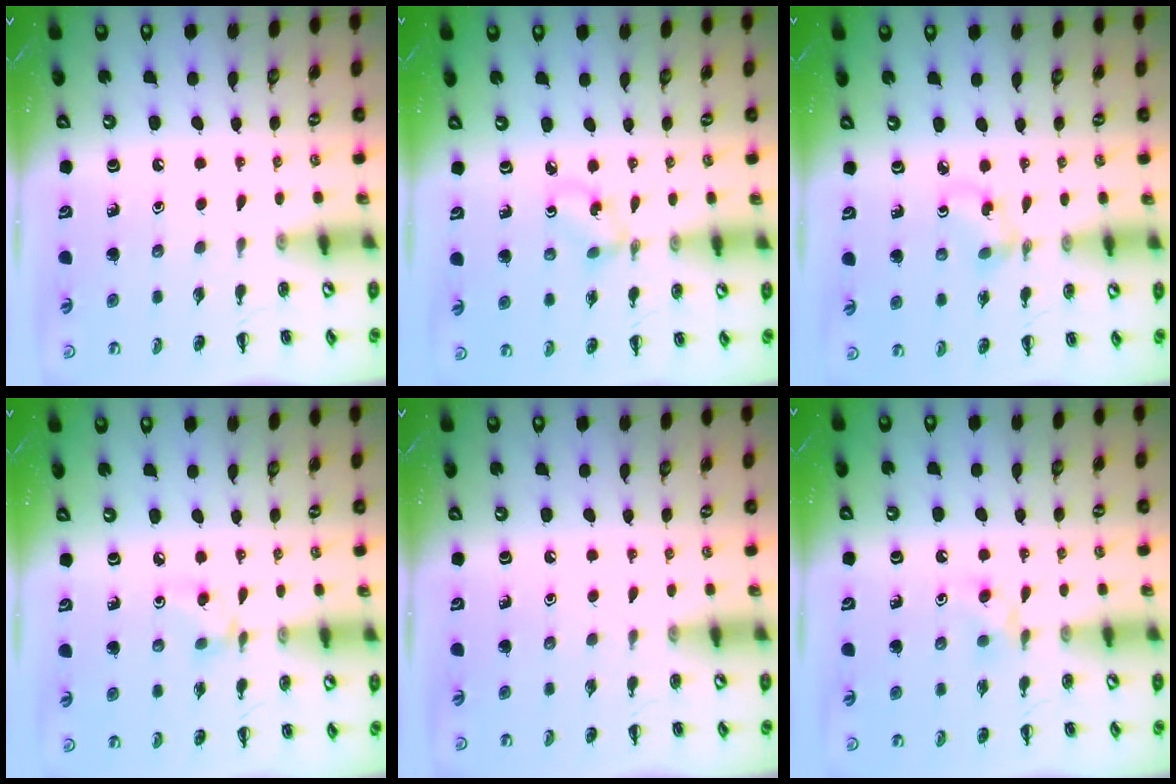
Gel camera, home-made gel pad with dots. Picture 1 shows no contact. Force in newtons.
{"total": 1.6, "press": 1.4, "slide": 0.6}
{"total": 2.8, "press": 2.6, "slide": 1.0}
{"total": 3.5, "press": 3.2, "slide": 1.2}
{"total": 0.0}
{"total": 3.8, "press": 3.6, "slide": 1.1}